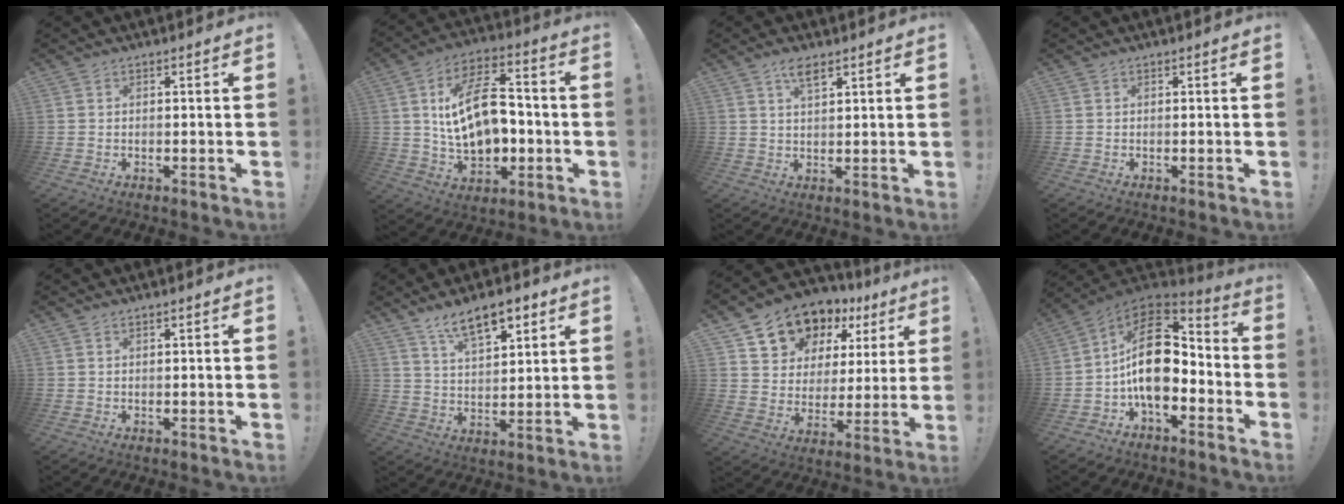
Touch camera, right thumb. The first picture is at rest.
{"total": 19.0, "force": [0.8, 12.1, 14.6], "torque": [-0.241, 0.001, 0.016]}
{"total": 4.7, "force": [3.0, 1.5, 3.3], "torque": [-0.057, -0.013, 0.051]}
{"total": 0.0}
{"total": 0.6, "force": [0.5, -0.1, 0.4], "torque": [0.001, -0.003, 0.007]}
{"total": 11.7, "force": [7.5, 4.8, 7.6], "torque": [-0.112, -0.033, 0.131]}
{"total": 12.9, "force": [9.5, 8.1, 3.5], "torque": [-0.054, -0.074, 0.182]}
{"total": 18.9, "force": [-0.1, 11.4, 15.1], "torque": [-0.262, 0.011, 0.005]}